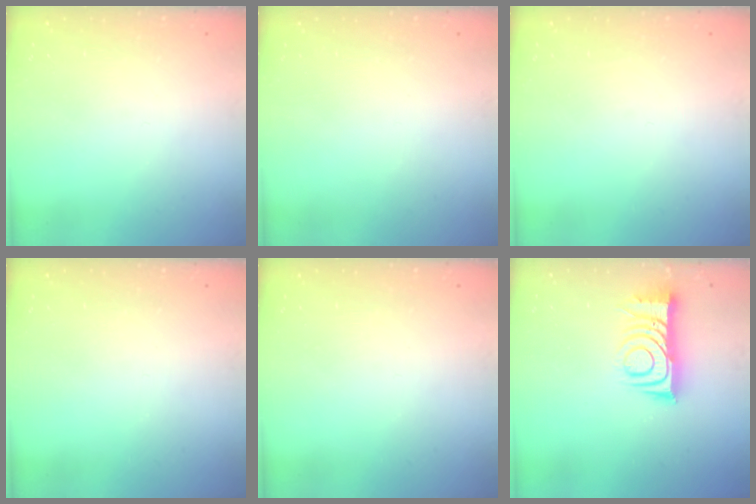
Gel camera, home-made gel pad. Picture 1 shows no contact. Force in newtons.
{"total": 1.5, "press": 1.5, "slide": 0.1}
{"total": 0.0}
{"total": 0.0}
{"total": 0.0}
{"total": 9.6, "press": 9.6, "slide": 0.7}